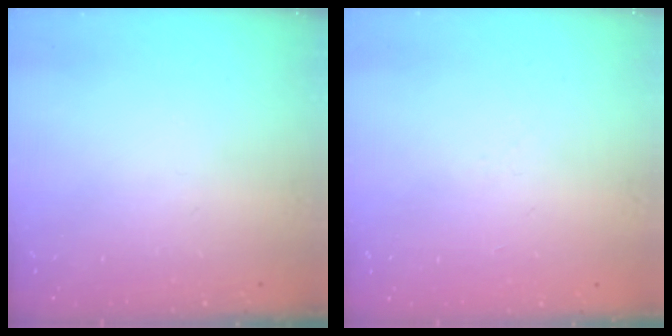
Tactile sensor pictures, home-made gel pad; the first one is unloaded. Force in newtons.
{"total": 2.0, "press": 1.9, "slide": 0.5}